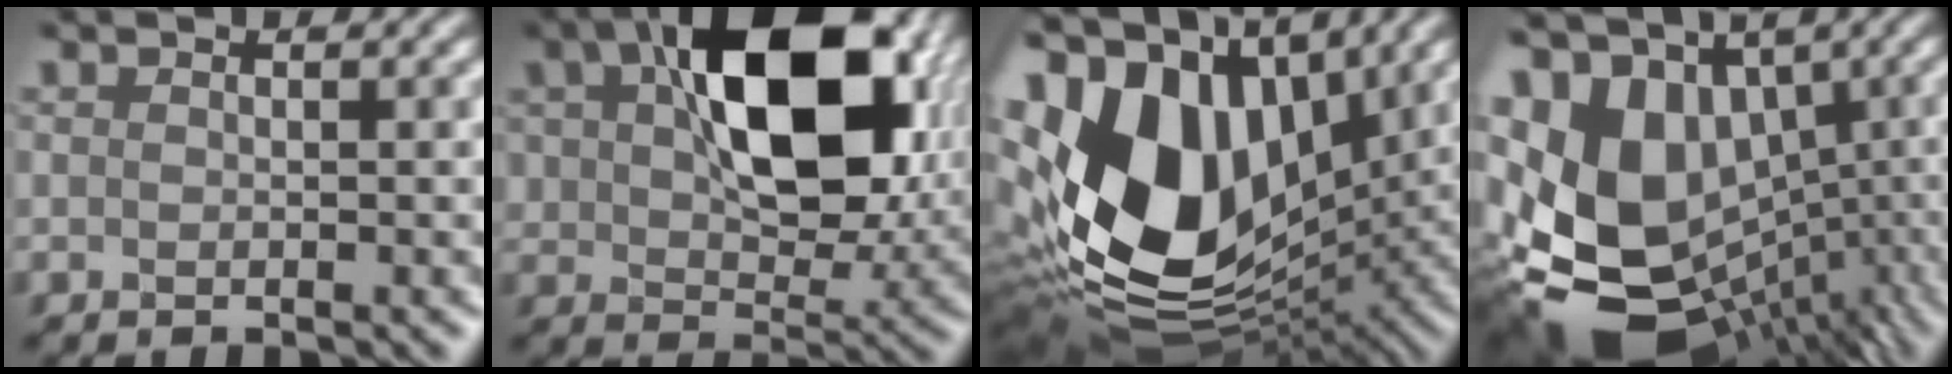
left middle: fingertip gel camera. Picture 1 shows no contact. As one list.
[{"total": 12.7, "force": [4.4, 7.1, 9.5], "torque": [-0.153, 0.011, 0.077]}, {"total": 16.5, "force": [3.6, 11.1, 11.6], "torque": [-0.263, -0.001, 0.072]}, {"total": 14.9, "force": [-0.1, 10.9, 10.2], "torque": [-0.211, -0.017, 0.045]}]